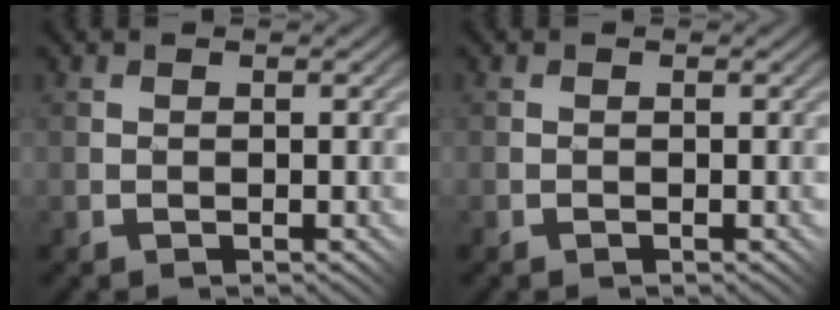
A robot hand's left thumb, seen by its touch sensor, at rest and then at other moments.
{"total": 0.0}